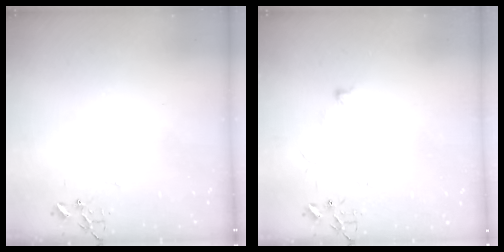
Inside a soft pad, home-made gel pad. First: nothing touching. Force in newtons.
{"total": 4.4, "press": 4.3, "slide": 0.6}